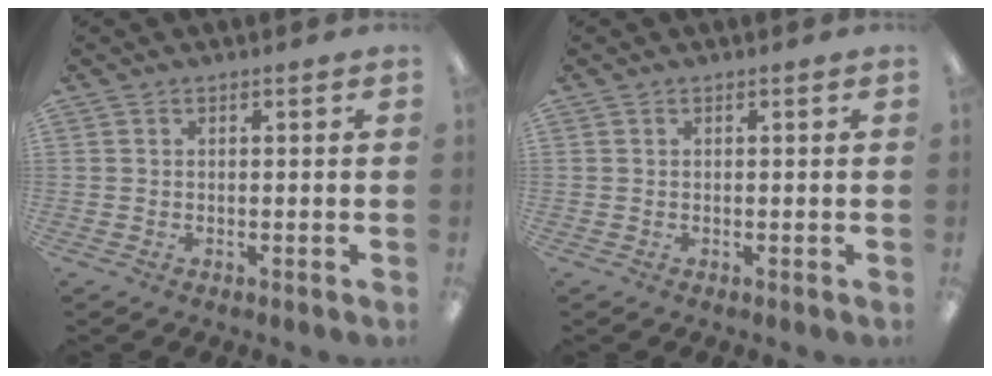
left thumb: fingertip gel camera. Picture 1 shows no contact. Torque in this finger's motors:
{"motor_torque": [0.01, 0.01, 0.00, 0.00, 0.00]}